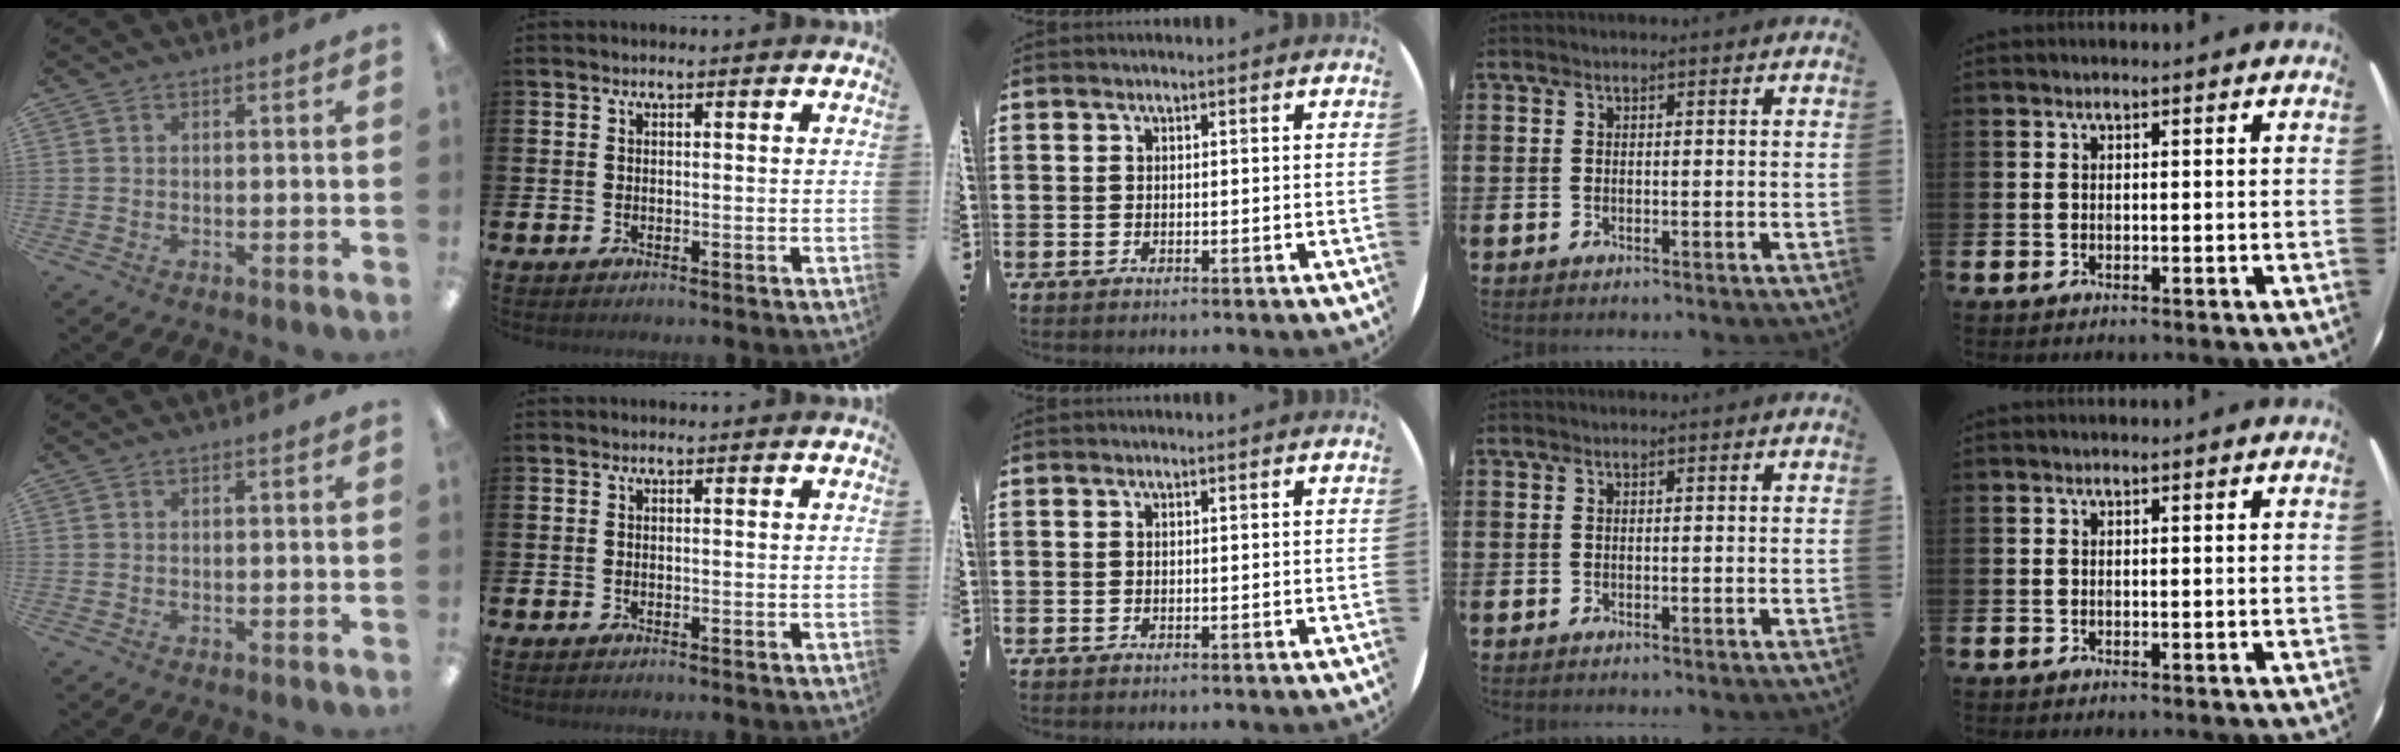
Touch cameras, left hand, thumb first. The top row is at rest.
{}